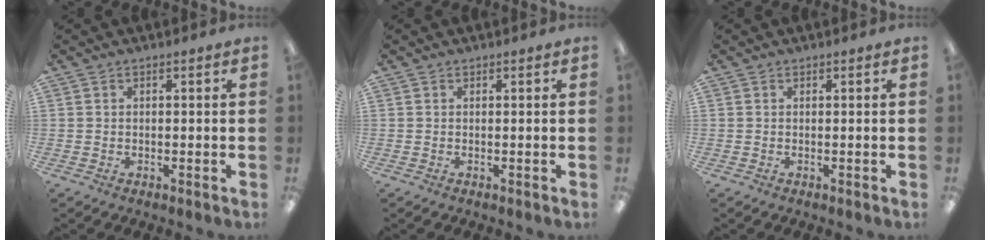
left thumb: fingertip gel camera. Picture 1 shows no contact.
{"total": 0.0}
{"total": 0.0}